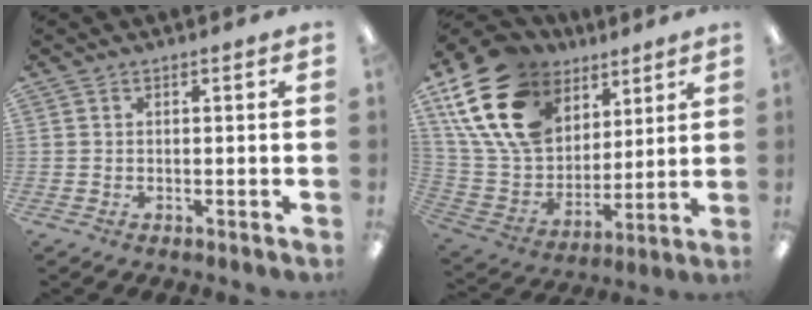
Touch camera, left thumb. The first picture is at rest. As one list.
[{"total": 22.5, "force": [11.1, 15.3, 12.3], "torque": [-0.259, -0.037, 0.208]}]